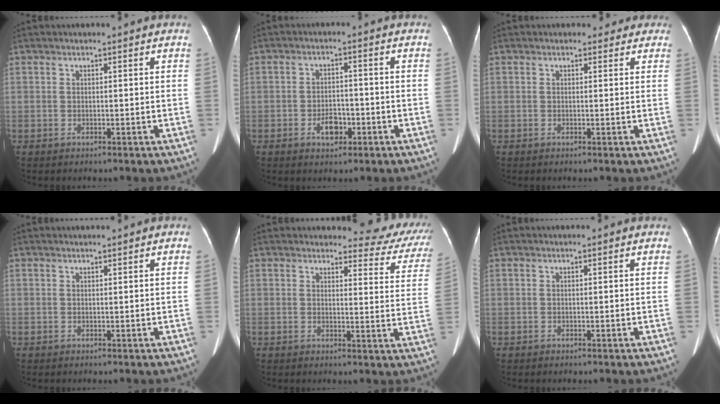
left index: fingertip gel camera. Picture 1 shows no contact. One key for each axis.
{"total": 3.8, "fx": -1.9, "fy": 2.2, "fz": 2.4, "tx": -0.040, "ty": 0.005, "tz": -0.027}
{"total": 2.1, "fx": 1.6, "fy": 1.5, "fz": 0.1, "tx": 0.013, "ty": -0.001, "tz": 0.007}
{"total": 0.8, "fx": 0.7, "fy": 0.2, "fz": 0.3, "tx": -0.005, "ty": 0.019, "tz": 0.011}
{"total": 10.3, "fx": 9.9, "fy": 2.7, "fz": 1.0, "tx": 0.027, "ty": -0.049, "tz": 0.079}
{"total": 0.0}